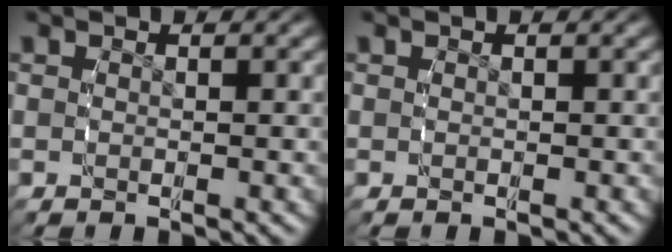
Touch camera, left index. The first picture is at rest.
{"total": 0.0}